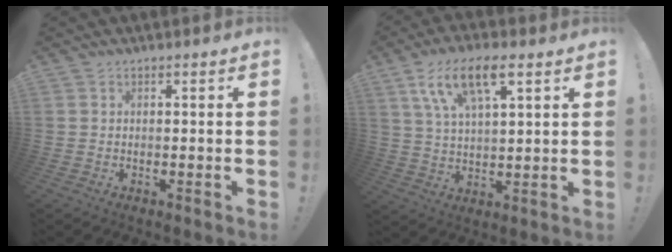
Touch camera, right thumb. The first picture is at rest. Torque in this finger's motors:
{"motor_torque": [-0.04, 0.65, 0.34, 0.09, 0.34]}